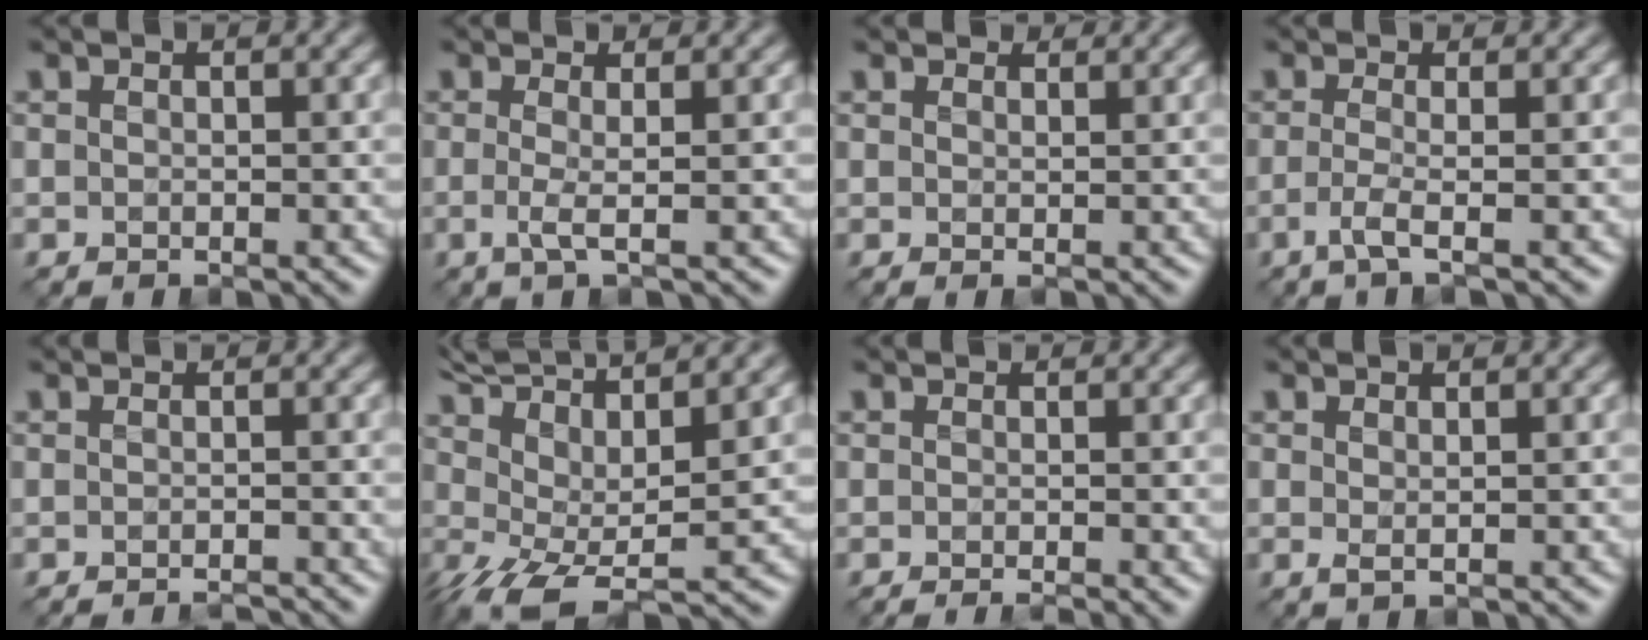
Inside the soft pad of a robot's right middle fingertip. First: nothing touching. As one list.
[{"total": 2.1, "force": [-0.1, 0.4, 2.0], "torque": [-0.041, -0.005, -0.007]}, {"total": 2.4, "force": [2.1, 0.6, 0.9], "torque": [-0.017, 0.001, 0.025]}, {"total": 2.4, "force": [-0.8, 0.6, 2.2], "torque": [-0.042, -0.007, -0.025]}, {"total": 2.0, "force": [-1.6, 0.4, 1.2], "torque": [0.002, -0.003, -0.023]}, {"total": 11.1, "force": [5.8, 3.6, 8.8], "torque": [-0.169, 0.011, 0.105]}, {"total": 2.4, "force": [-0.6, 0.8, 2.3], "torque": [-0.015, -0.009, -0.018]}, {"total": 0.8, "force": [0.4, 0.2, 0.7], "torque": [-0.015, -0.002, 0.008]}]